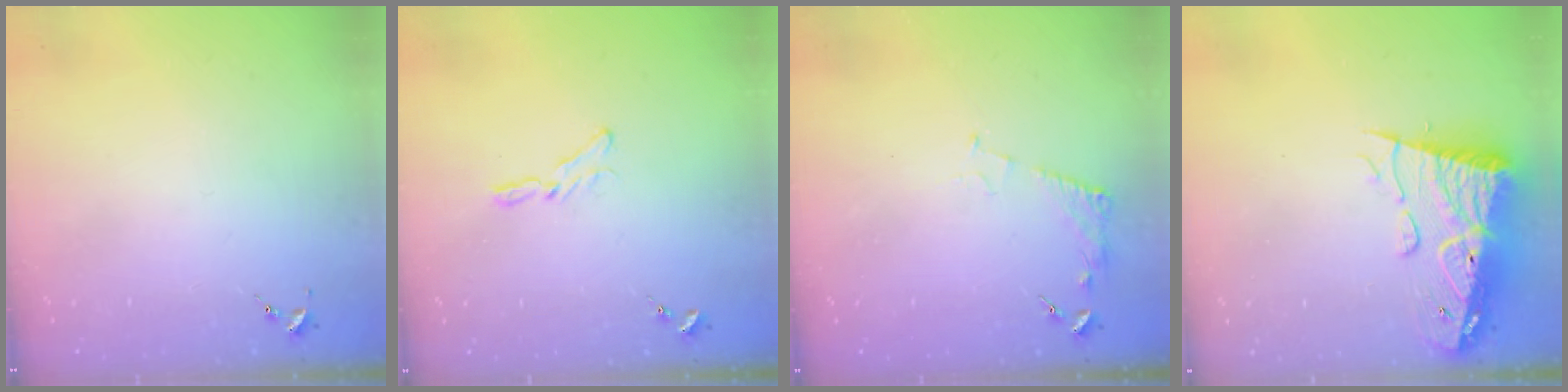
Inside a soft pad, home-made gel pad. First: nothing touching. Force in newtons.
{"total": 5.3, "press": 5.2, "slide": 0.6}
{"total": 5.1, "press": 5.1, "slide": 0.7}
{"total": 15.3, "press": 15.2, "slide": 1.3}